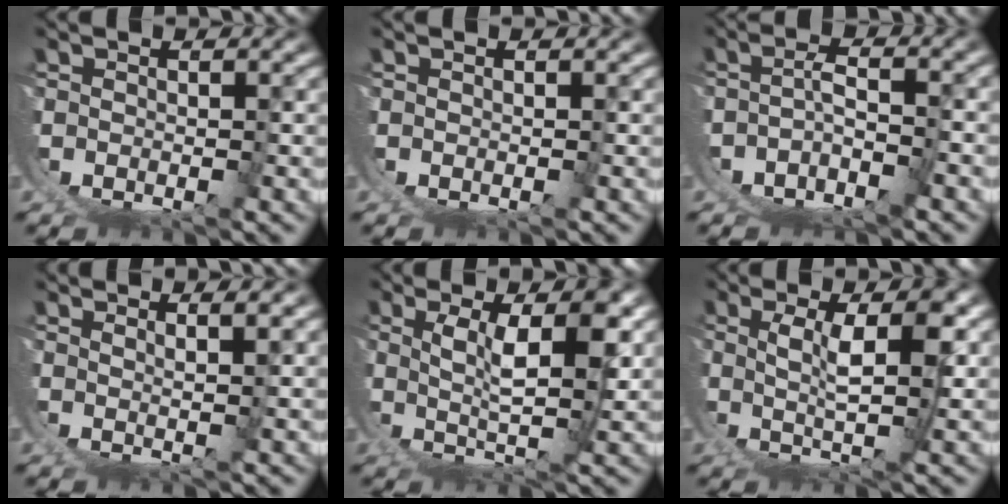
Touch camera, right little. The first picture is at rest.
{"total": 0.0}
{"total": 4.6, "force": [-2.4, 2.6, 3.0], "torque": [-0.046, -0.013, -0.037]}
{"total": 2.7, "force": [1.8, -1.7, 1.1], "torque": [-0.010, -0.007, 0.039]}
{"total": 6.1, "force": [1.9, -0.4, 5.8], "torque": [-0.070, -0.003, 0.039]}
{"total": 5.4, "force": [1.7, -0.9, 5.0], "torque": [-0.065, -0.004, 0.036]}